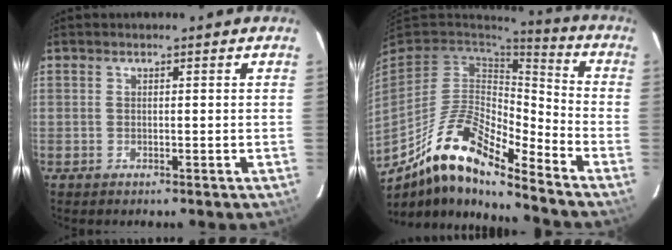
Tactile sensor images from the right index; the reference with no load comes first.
{"total": 15.7, "force": [-10.9, 3.9, 10.7], "torque": [-0.201, -0.010, -0.214]}